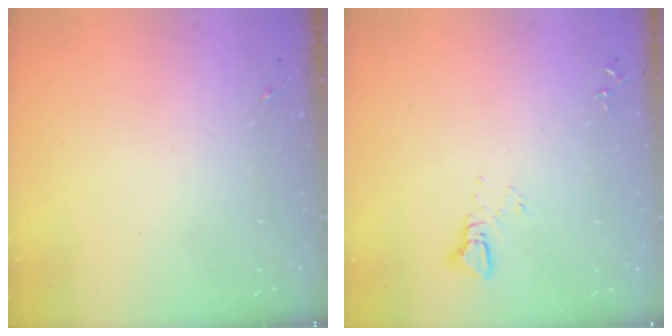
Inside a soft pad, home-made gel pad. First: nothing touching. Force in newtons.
{"total": 2.5, "press": 2.5, "slide": 0.1}